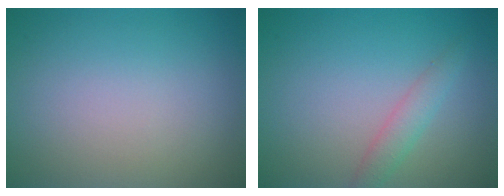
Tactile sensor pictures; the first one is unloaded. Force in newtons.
{"total": 1.9, "press": 1.9, "slide": 0.1}